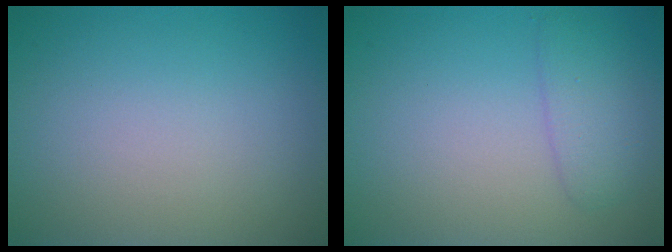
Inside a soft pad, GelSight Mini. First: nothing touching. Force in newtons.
{"total": 2.3, "press": 2.3, "slide": 0.1}